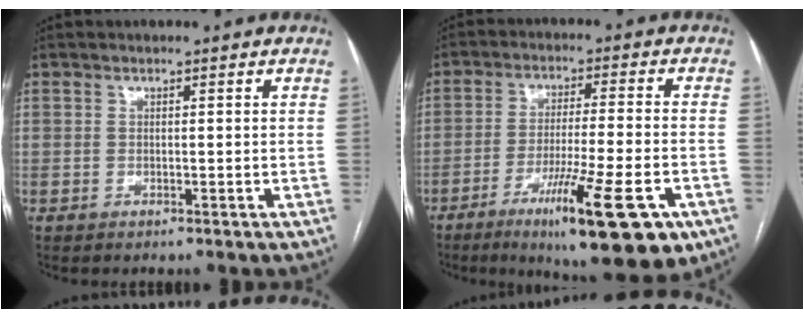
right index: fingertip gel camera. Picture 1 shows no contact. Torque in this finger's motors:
{"motor_torque": [1.42, -0.73, 0.29, 0.05]}